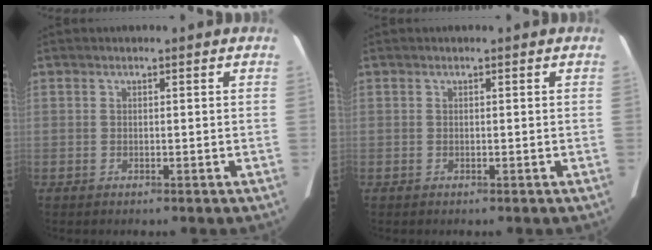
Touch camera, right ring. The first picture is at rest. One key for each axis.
{"total": 0.0}